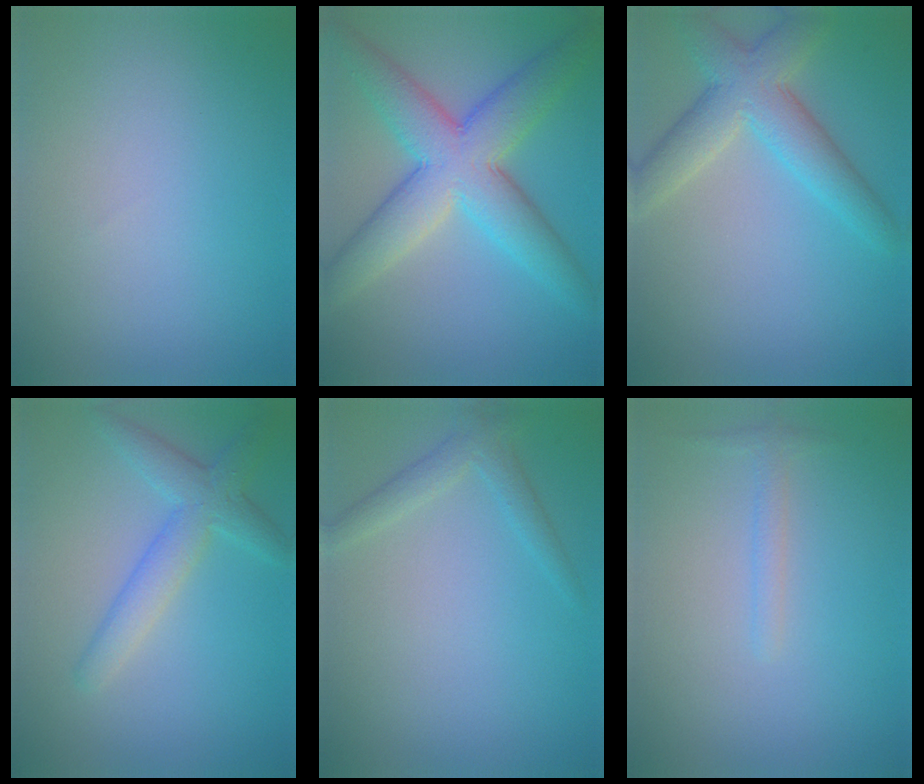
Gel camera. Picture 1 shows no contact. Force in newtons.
{"total": 8.7, "press": 8.7, "slide": 0.4}
{"total": 5.5, "press": 5.4, "slide": 0.3}
{"total": 3.7, "press": 3.7, "slide": 0.1}
{"total": 1.9, "press": 1.9, "slide": 0.2}
{"total": 1.1, "press": 1.1, "slide": 0.0}